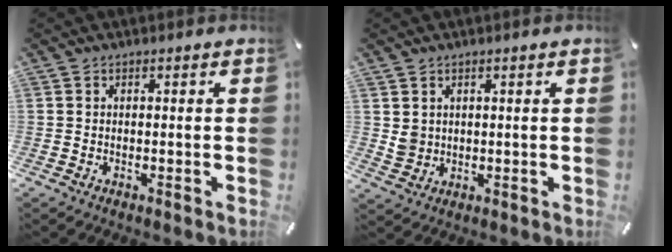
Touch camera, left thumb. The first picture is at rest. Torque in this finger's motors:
{"motor_torque": [0.43, 0.15, 0.29, -0.19, 0.07]}